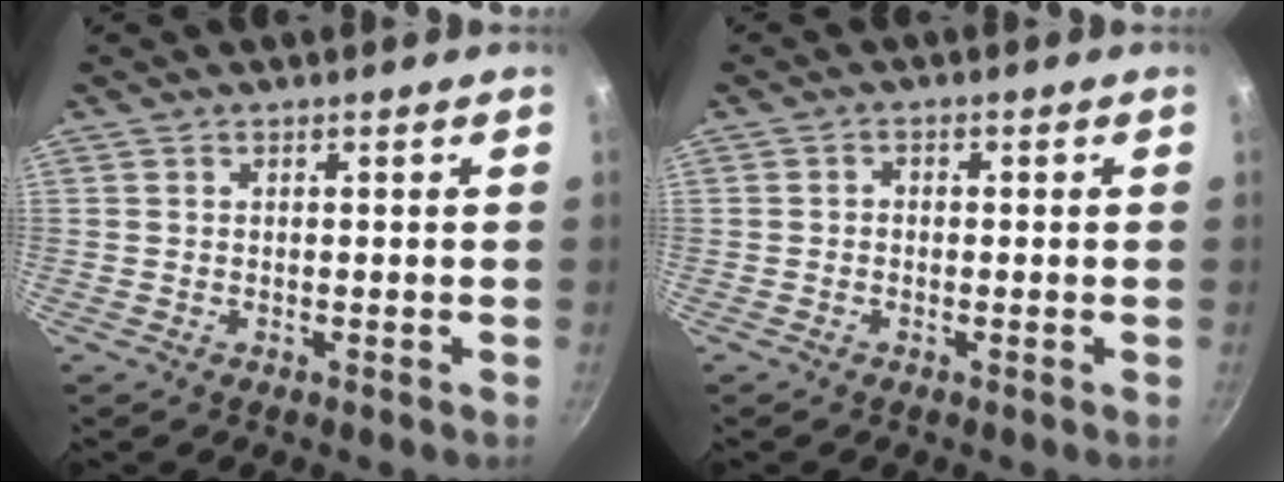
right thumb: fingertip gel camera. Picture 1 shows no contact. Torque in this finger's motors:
{"motor_torque": [-0.57, 0.08, -0.23, 0.16, 0.07]}